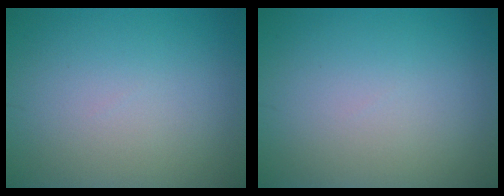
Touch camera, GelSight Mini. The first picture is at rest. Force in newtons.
{"total": 0.0}